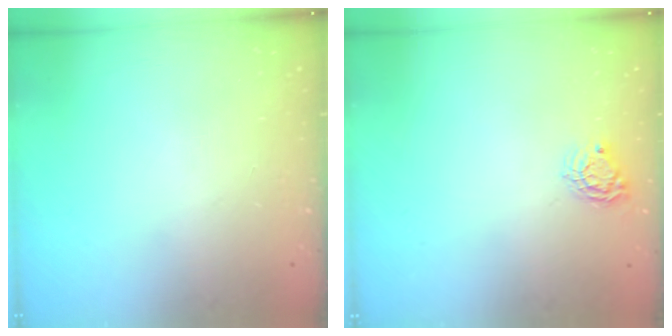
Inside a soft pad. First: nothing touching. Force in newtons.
{"total": 6.0, "press": 6.0, "slide": 0.4}